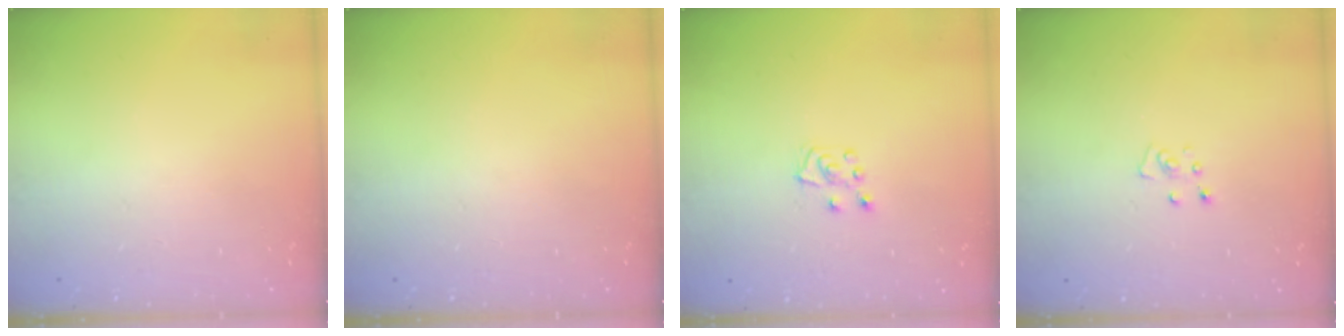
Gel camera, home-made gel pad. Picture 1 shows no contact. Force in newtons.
{"total": 0.0}
{"total": 6.4, "press": 6.3, "slide": 0.5}
{"total": 2.8, "press": 2.8, "slide": 0.2}